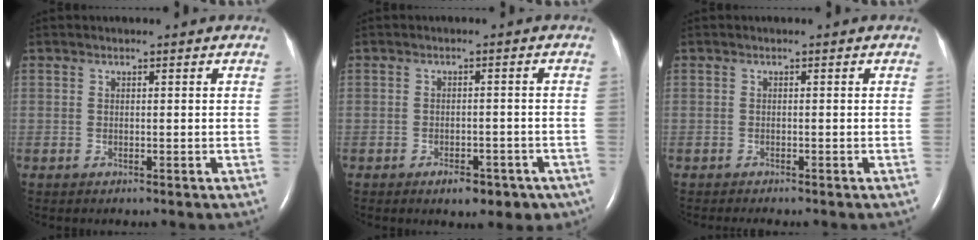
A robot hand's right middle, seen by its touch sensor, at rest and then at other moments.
{"total": 5.8, "force": [-3.9, 2.9, 3.2], "torque": [-0.031, 0.007, -0.048]}
{"total": 2.2, "force": [-1.9, 0.1, 1.1], "torque": [-0.015, -0.005, -0.024]}